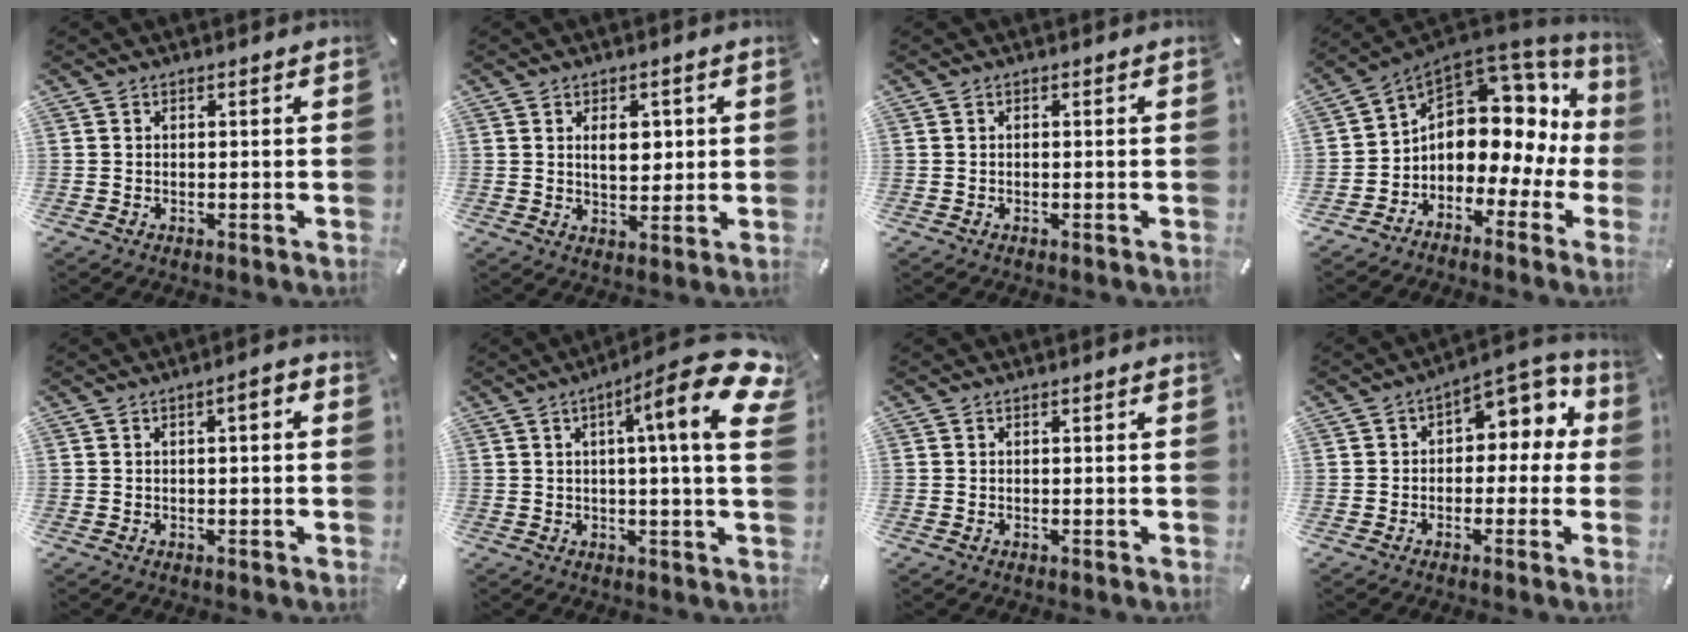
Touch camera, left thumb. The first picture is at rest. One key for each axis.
{"total": 6.0, "fx": 1.3, "fy": 3.9, "fz": 4.4, "tx": -0.062, "ty": -0.004, "tz": 0.016}
{"total": 0.0}
{"total": 11.2, "fx": 2.4, "fy": 9.1, "fz": 6.1, "tx": -0.099, "ty": -0.039, "tz": 0.038}
{"total": 2.8, "fx": -0.1, "fy": 0.9, "fz": 2.7, "tx": -0.041, "ty": 0.006, "tz": -0.006}
{"total": 18.1, "fx": 6.8, "fy": 2.6, "fz": 16.5, "tx": -0.239, "ty": -0.043, "tz": 0.089}
{"total": 0.0}
{"total": 7.3, "fx": 2.5, "fy": 5.0, "fz": 4.7, "tx": -0.061, "ty": -0.019, "tz": 0.037}